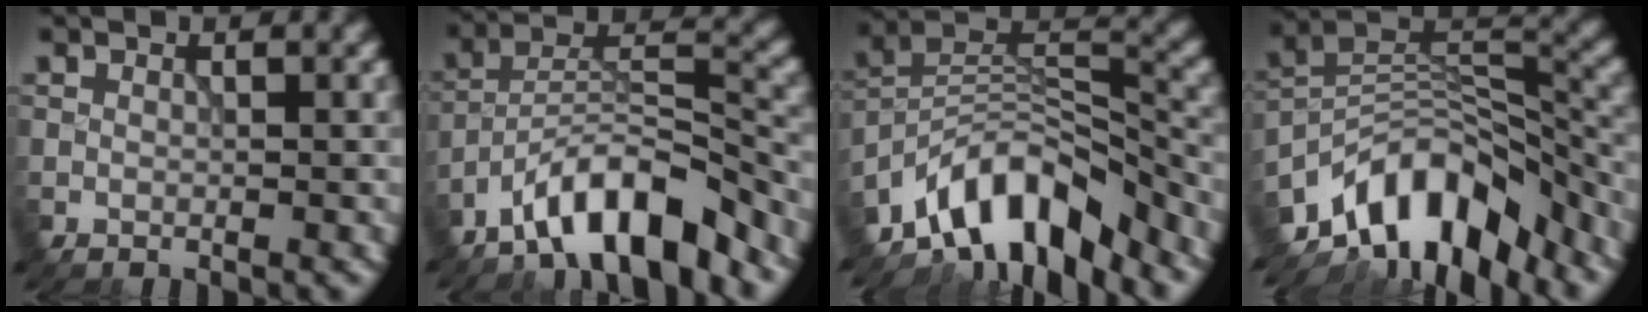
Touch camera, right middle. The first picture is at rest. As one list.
[{"total": 8.9, "force": [-6.8, 2.3, 5.3], "torque": [-0.077, 0.012, -0.125]}, {"total": 10.6, "force": [-7.9, 4.0, 5.8], "torque": [-0.089, 0.013, -0.155]}, {"total": 11.6, "force": [-8.1, 5.1, 6.5], "torque": [-0.104, 0.017, -0.156]}]